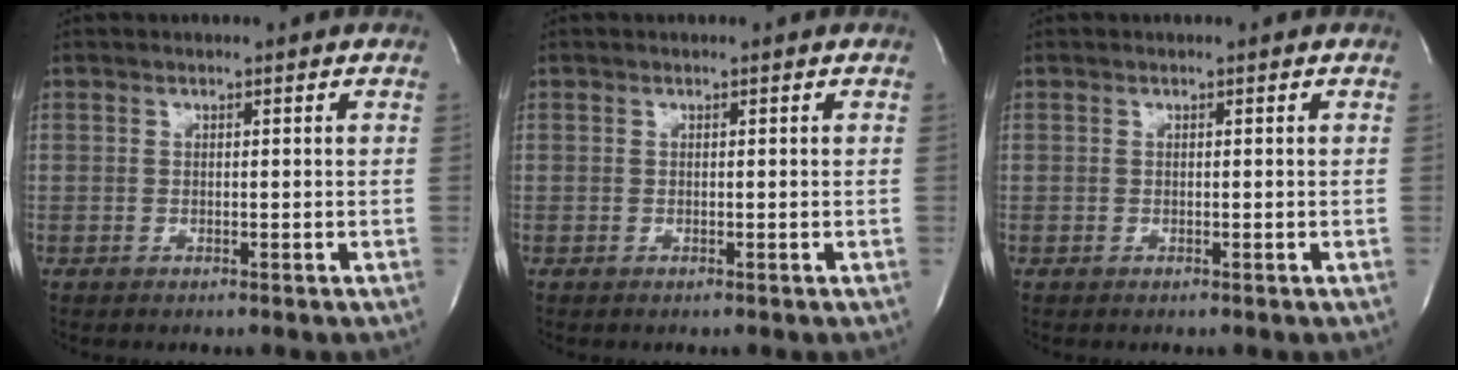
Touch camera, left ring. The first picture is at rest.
{"total": 0.0}
{"total": 0.0}